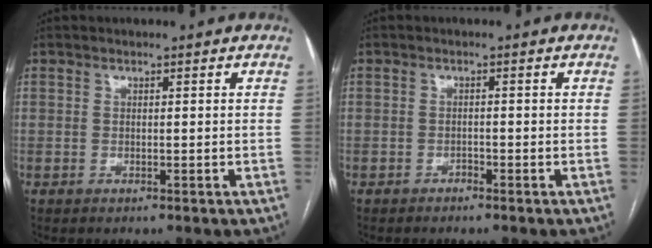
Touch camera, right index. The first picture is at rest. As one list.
[{"total": 0.8, "force": [-0.7, 0.2, 0.2], "torque": [-0.003, 0.001, -0.014]}]